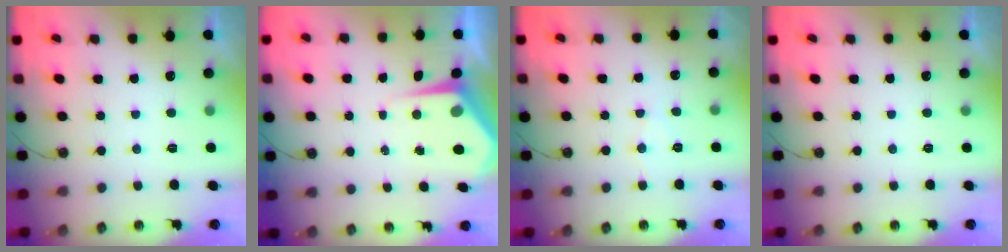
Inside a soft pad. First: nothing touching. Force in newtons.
{"total": 5.7, "press": 5.7, "slide": 0.5}
{"total": 5.8, "press": 5.7, "slide": 0.8}
{"total": 0.0}